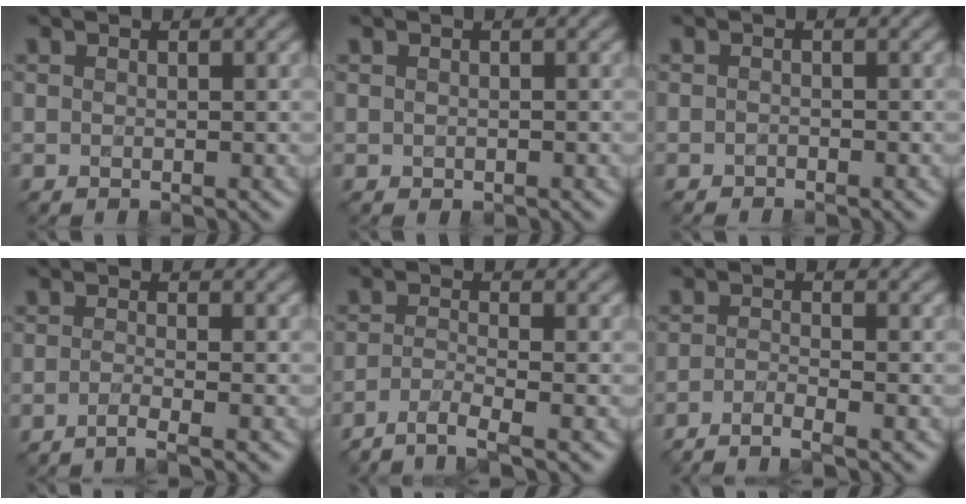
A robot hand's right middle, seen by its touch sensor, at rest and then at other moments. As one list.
[{"total": 0.0}, {"total": 0.5, "force": [-0.5, 0.0, -0.1], "torque": [0.005, 0.000, -0.008]}, {"total": 1.8, "force": [-1.2, 0.3, 1.3], "torque": [-0.009, -0.005, -0.036]}, {"total": 3.1, "force": [-2.3, 0.5, 1.9], "torque": [-0.033, -0.004, -0.058]}, {"total": 2.5, "force": [-2.0, 0.4, 1.5], "torque": [-0.019, -0.006, -0.053]}]